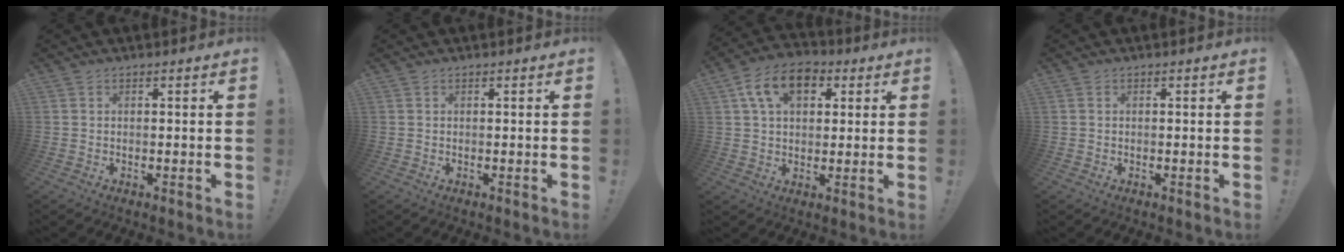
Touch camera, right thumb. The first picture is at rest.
{"total": 0.0}
{"total": 12.4, "force": [4.6, 8.2, 8.1], "torque": [-0.132, 0.005, 0.088]}
{"total": 0.0}